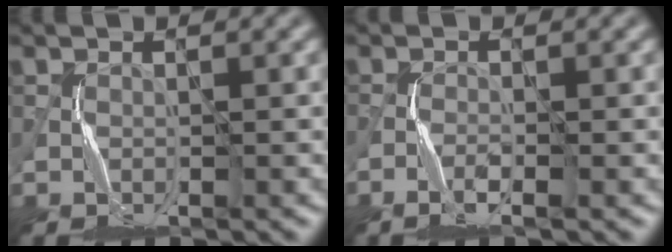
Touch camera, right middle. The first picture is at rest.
{"total": 1.5, "force": [-0.9, 0.0, 1.3], "torque": [-0.028, -0.001, -0.021]}